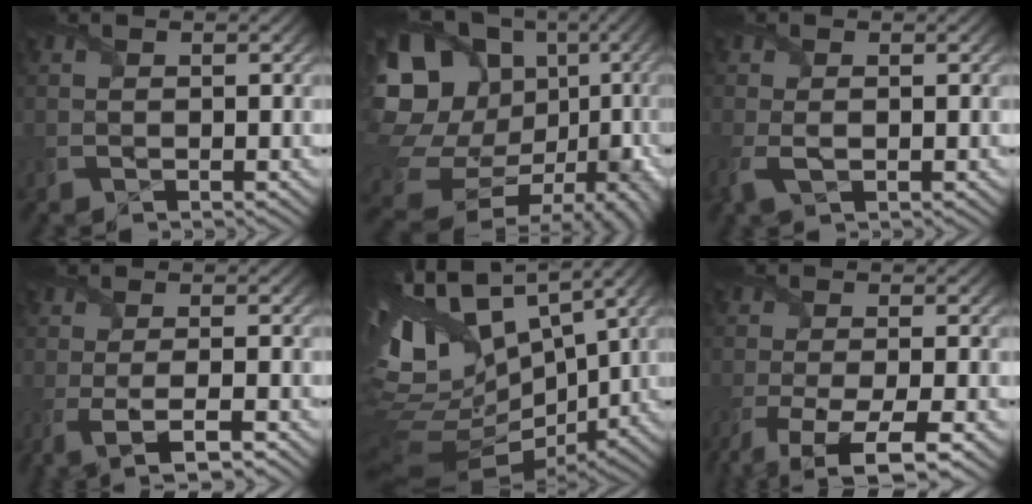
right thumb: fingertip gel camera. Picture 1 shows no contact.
{"total": 21.6, "force": [1.6, 18.8, 10.6], "torque": [-0.242, 0.008, 0.029]}
{"total": 2.9, "force": [-0.5, 1.6, 2.4], "torque": [-0.064, -0.006, -0.014]}
{"total": 3.8, "force": [-1.8, 0.4, 3.3], "torque": [-0.062, 0.003, -0.038]}
{"total": 16.3, "force": [2.1, 9.0, 13.4], "torque": [-0.272, -0.017, 0.072]}
{"total": 7.9, "force": [-4.9, 1.9, 5.9], "torque": [-0.120, -0.014, -0.086]}